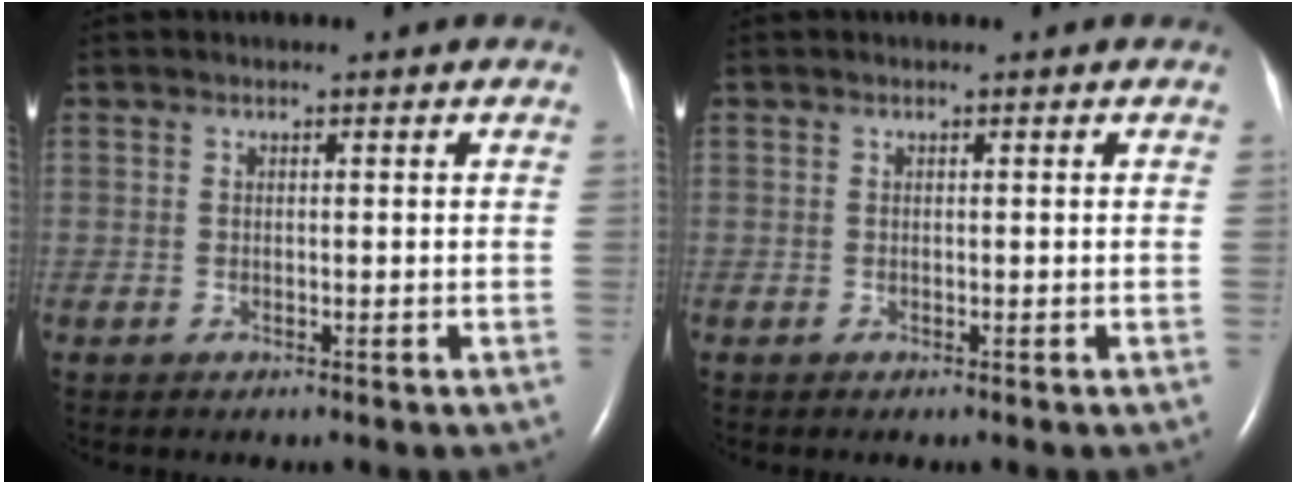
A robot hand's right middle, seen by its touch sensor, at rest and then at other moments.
{"total": 0.0}